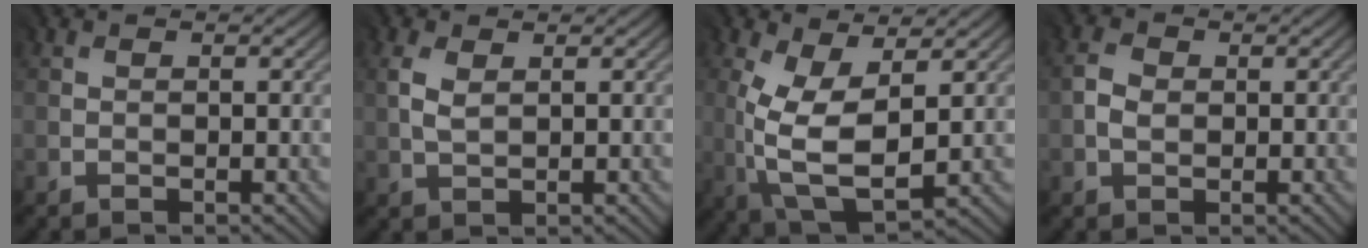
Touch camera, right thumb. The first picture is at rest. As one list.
[{"total": 1.6, "force": [0.9, 0.8, 1.1], "torque": [-0.037, 0.001, 0.021]}, {"total": 8.9, "force": [0.6, 3.9, 8.0], "torque": [-0.193, -0.002, 0.019]}, {"total": 1.6, "force": [-0.2, 1.4, 0.8], "torque": [-0.022, 0.000, -0.006]}]